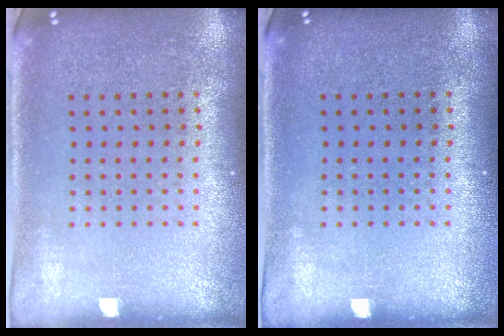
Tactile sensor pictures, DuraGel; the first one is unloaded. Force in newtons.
{"total": 0.0}